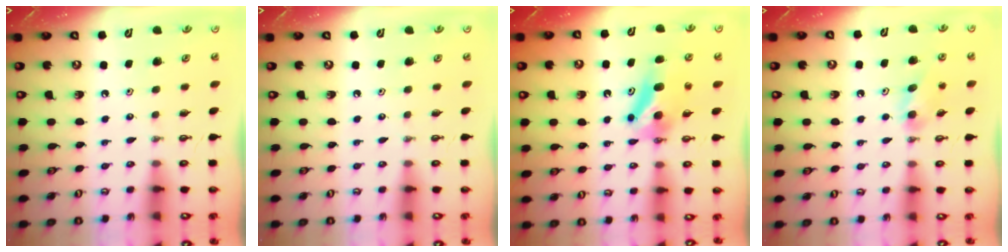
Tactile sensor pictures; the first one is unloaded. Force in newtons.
{"total": 1.0, "press": 0.0, "slide": 1.0}
{"total": 7.3, "press": 7.0, "slide": 2.2}
{"total": 9.8, "press": 6.2, "slide": 7.6}